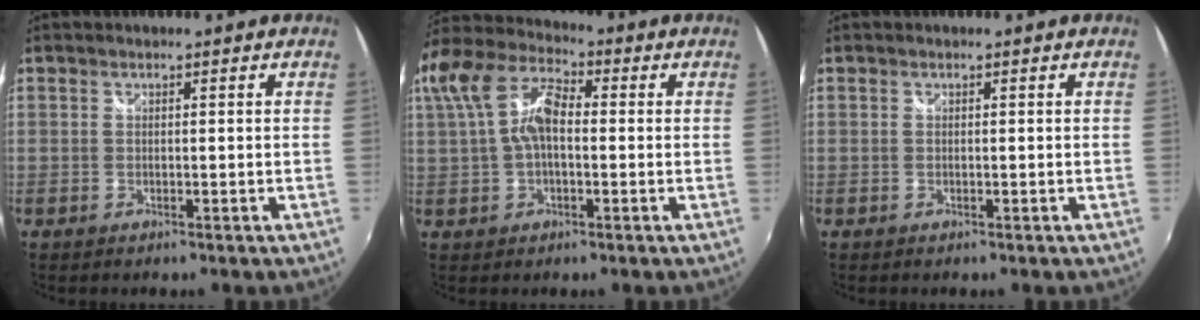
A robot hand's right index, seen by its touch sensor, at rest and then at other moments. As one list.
[{"total": 12.9, "force": [2.0, 7.2, 10.6], "torque": [-0.209, 0.022, 0.032]}, {"total": 0.0}]